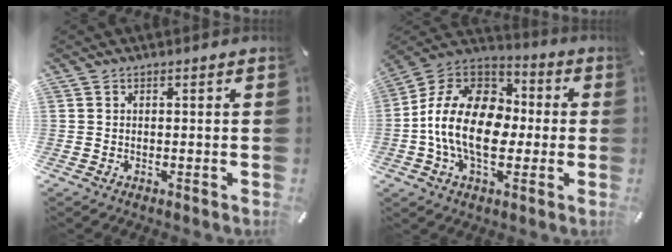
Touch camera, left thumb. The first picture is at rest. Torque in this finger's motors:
{"motor_torque": [0.66, 1.84, 2.47, -0.04, 0.84]}